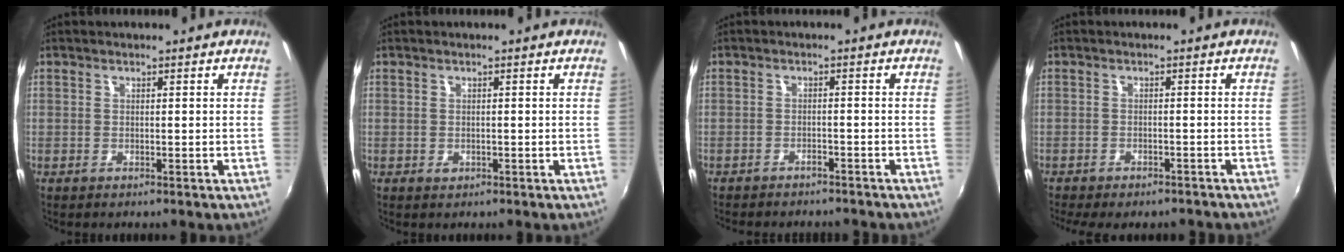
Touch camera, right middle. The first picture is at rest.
{"total": 0.9, "force": [-0.4, 0.8, 0.4], "torque": [-0.004, -0.003, -0.007]}
{"total": 6.1, "force": [-5.6, 1.7, 1.9], "torque": [-0.053, -0.014, -0.081]}
{"total": 8.3, "force": [-7.0, 2.6, 3.7], "torque": [-0.083, -0.028, -0.097]}